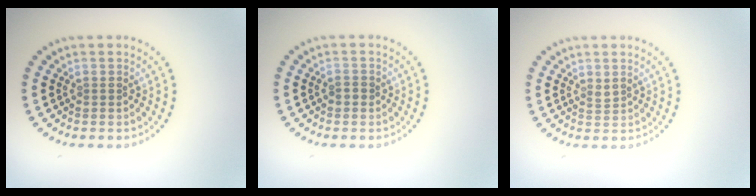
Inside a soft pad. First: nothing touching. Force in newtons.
{"total": 0.9, "press": 0.9, "slide": 0.0}
{"total": 0.6, "press": 0.5, "slide": 0.4}